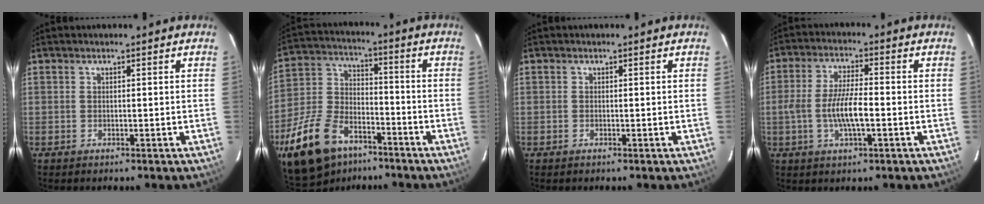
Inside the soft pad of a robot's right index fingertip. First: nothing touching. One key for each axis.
{"total": 19.1, "fx": -12.3, "fy": 10.5, "fz": 10.3, "tx": -0.237, "ty": 0.005, "tz": -0.216}
{"total": 0.0}
{"total": 7.6, "fx": -1.6, "fy": 1.9, "fz": 7.2, "tx": -0.143, "ty": 0.001, "tz": -0.029}